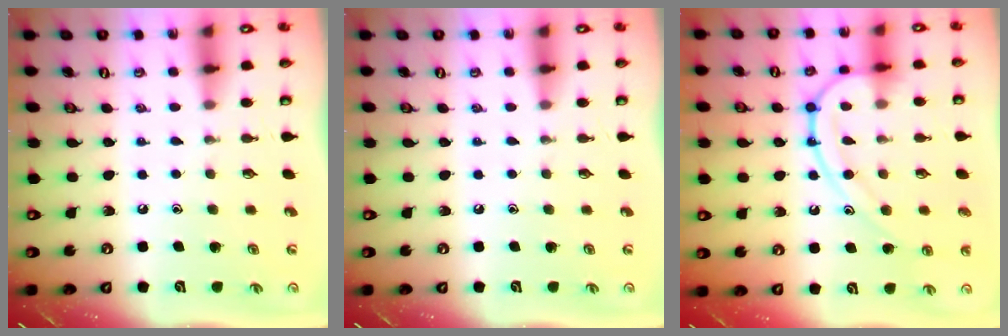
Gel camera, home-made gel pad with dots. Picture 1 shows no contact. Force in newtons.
{"total": 0.0}
{"total": 13.7, "press": 13.6, "slide": 0.8}